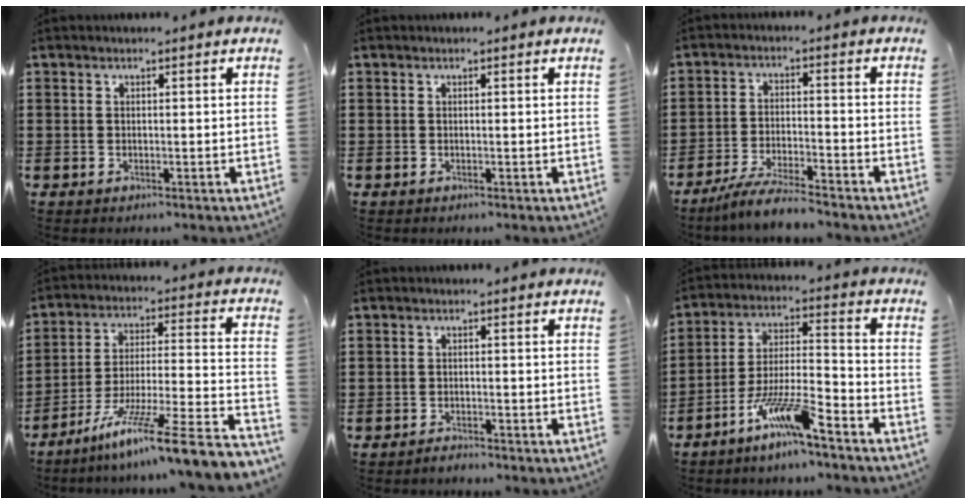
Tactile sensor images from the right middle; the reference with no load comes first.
{"total": 0.0}
{"total": 5.5, "force": [-5.0, 0.1, 2.2], "torque": [-0.050, -0.009, -0.097]}
{"total": 11.8, "force": [-8.5, -0.1, 8.1], "torque": [-0.129, -0.003, -0.159]}
{"total": 1.3, "force": [-1.3, 0.2, 0.1], "torque": [-0.005, 0.002, -0.027]}
{"total": 9.7, "force": [-7.2, 1.0, 6.3], "torque": [-0.131, -0.001, -0.142]}